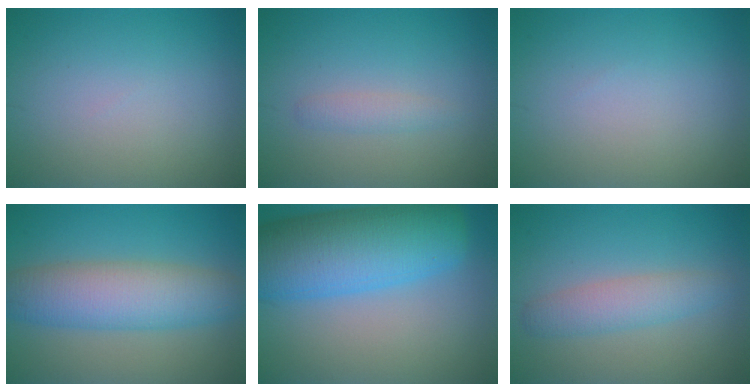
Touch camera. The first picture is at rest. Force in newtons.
{"total": 1.3, "press": 1.3, "slide": 0.1}
{"total": 0.0}
{"total": 7.1, "press": 7.1, "slide": 0.2}
{"total": 11.4, "press": 11.4, "slide": 0.6}
{"total": 3.0, "press": 3.0, "slide": 0.1}